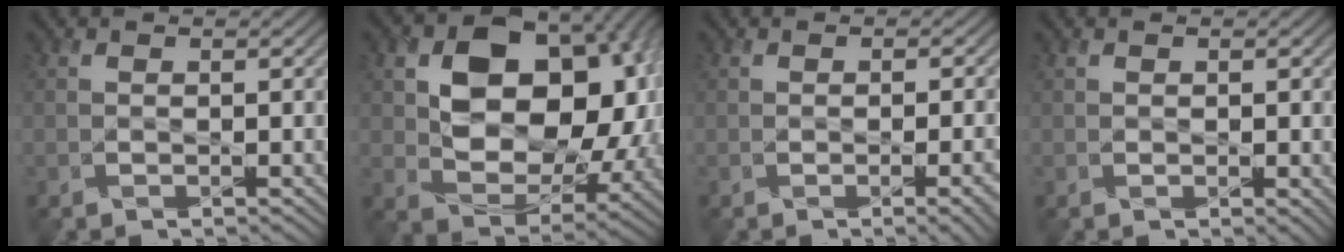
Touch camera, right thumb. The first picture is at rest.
{"total": 15.8, "force": [2.3, 10.8, 11.4], "torque": [-0.196, -0.013, 0.055]}
{"total": 4.0, "force": [-1.0, 1.2, 3.7], "torque": [-0.045, -0.005, -0.007]}
{"total": 1.1, "force": [0.2, 0.4, 1.0], "torque": [-0.015, -0.003, 0.008]}